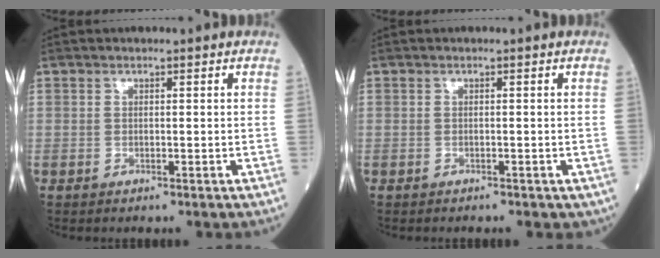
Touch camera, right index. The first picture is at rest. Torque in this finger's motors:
{"motor_torque": [-0.09, -0.32, -0.07, -0.09]}